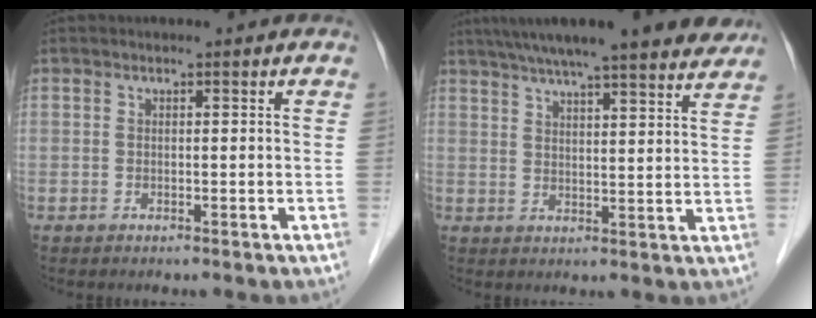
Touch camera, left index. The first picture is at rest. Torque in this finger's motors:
{"motor_torque": [0.38, -0.58, 0.75, 0.21]}